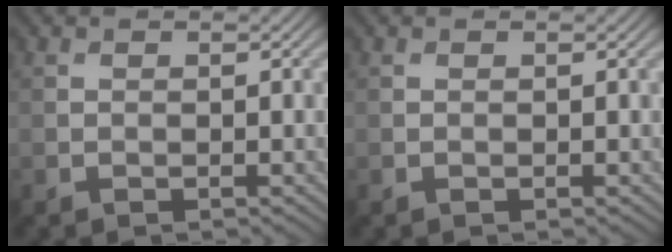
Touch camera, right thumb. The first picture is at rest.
{"total": 0.0}